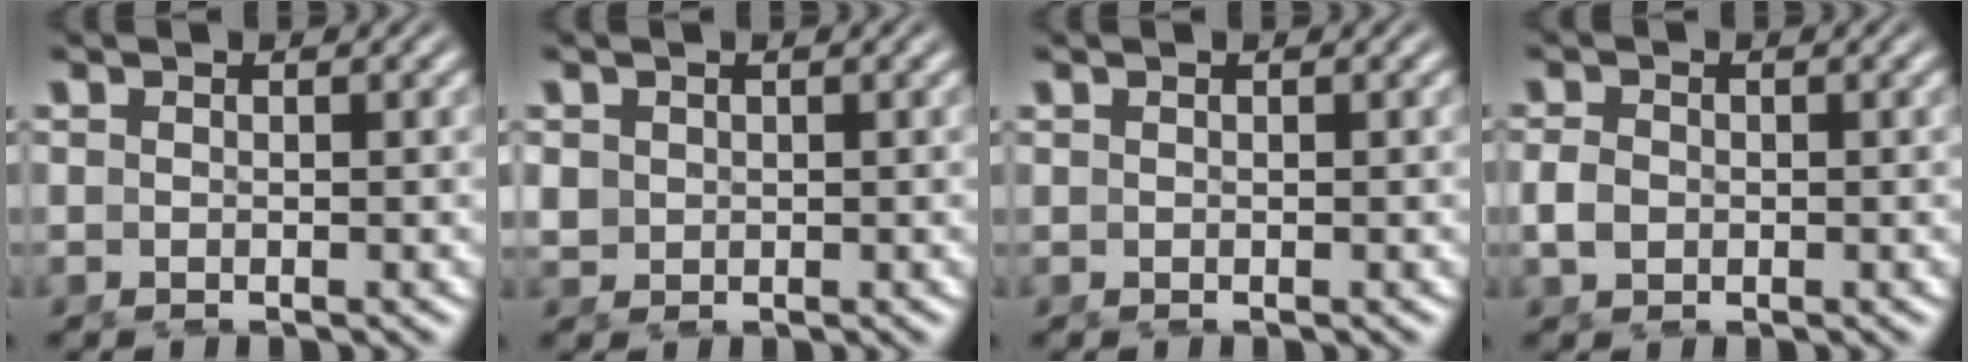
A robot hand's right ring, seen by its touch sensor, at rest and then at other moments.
{"total": 1.6, "force": [0.3, 1.4, 0.5], "torque": [-0.023, -0.010, 0.015]}
{"total": 0.0}
{"total": 1.0, "force": [-0.2, 0.7, 0.7], "torque": [-0.024, -0.005, 0.001]}